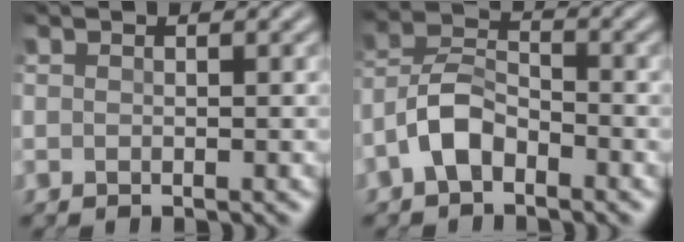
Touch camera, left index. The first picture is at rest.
{"total": 3.7, "force": [-2.3, 1.8, 2.4], "torque": [-0.048, 0.016, -0.052]}